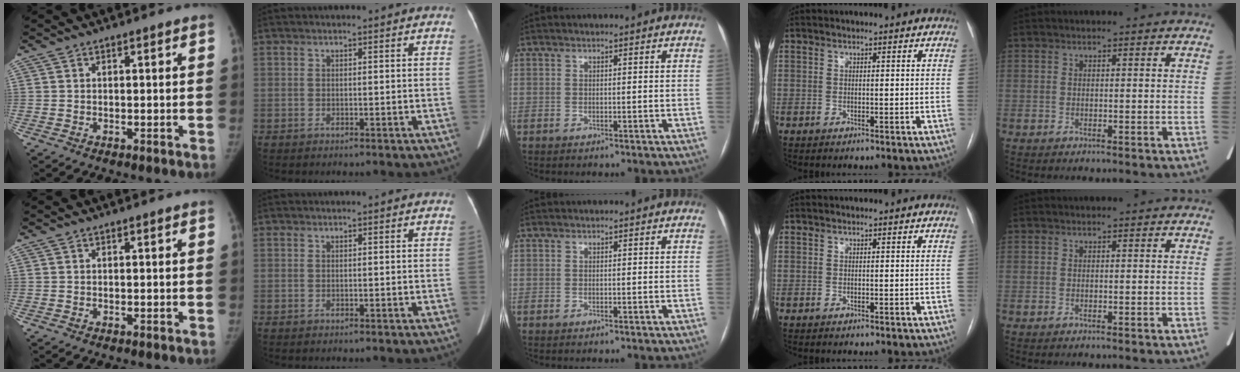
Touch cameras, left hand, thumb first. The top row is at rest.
{}